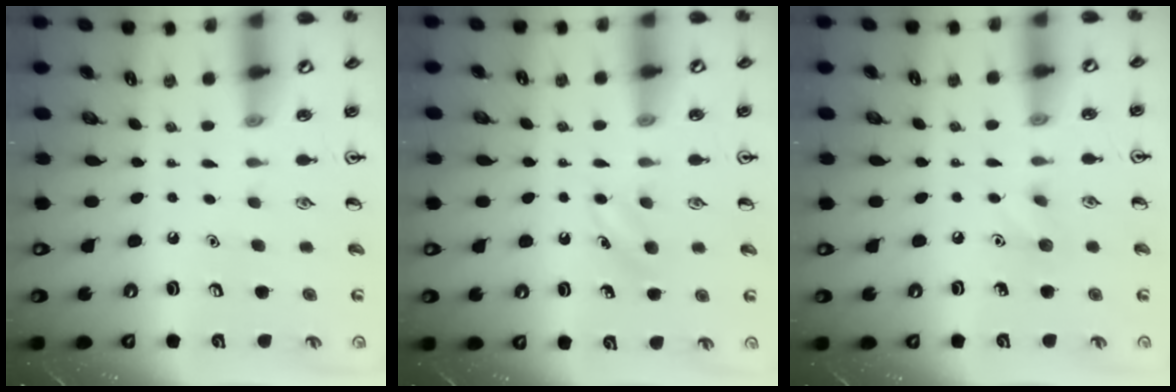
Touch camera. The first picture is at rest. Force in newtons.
{"total": 4.2, "press": 4.0, "slide": 1.3}
{"total": 5.4, "press": 5.1, "slide": 1.8}